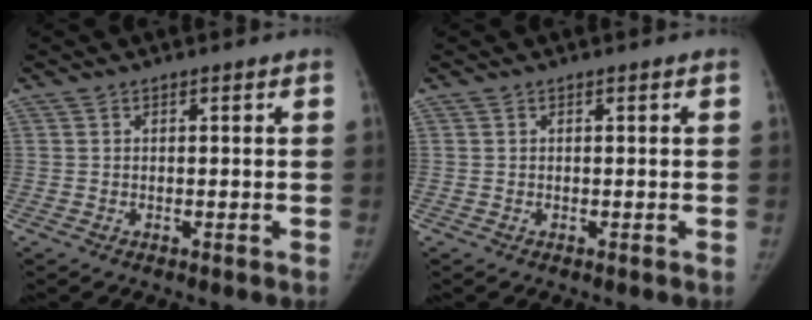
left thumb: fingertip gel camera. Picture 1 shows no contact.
{"total": 0.0}